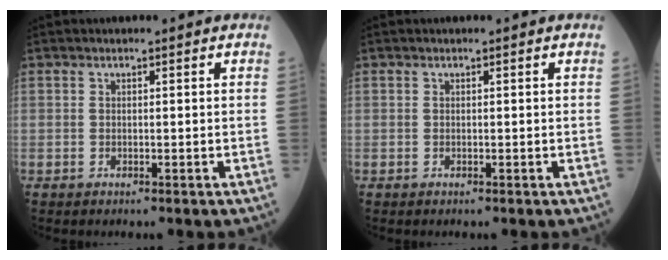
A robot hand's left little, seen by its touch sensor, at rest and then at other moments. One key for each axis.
{"total": 0.0}